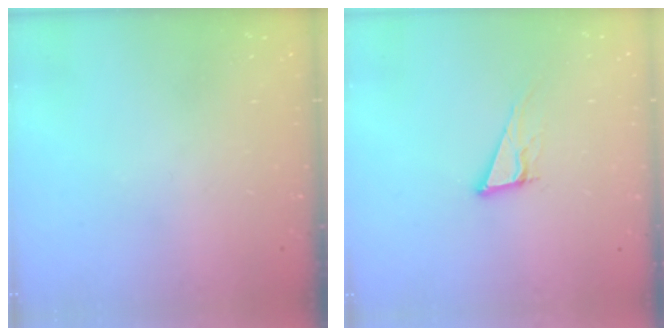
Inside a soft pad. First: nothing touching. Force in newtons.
{"total": 11.3, "press": 10.9, "slide": 3.3}